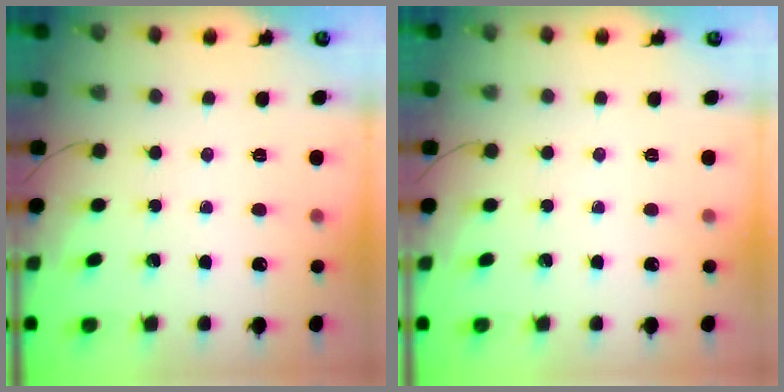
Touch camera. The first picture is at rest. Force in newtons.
{"total": 0.0}